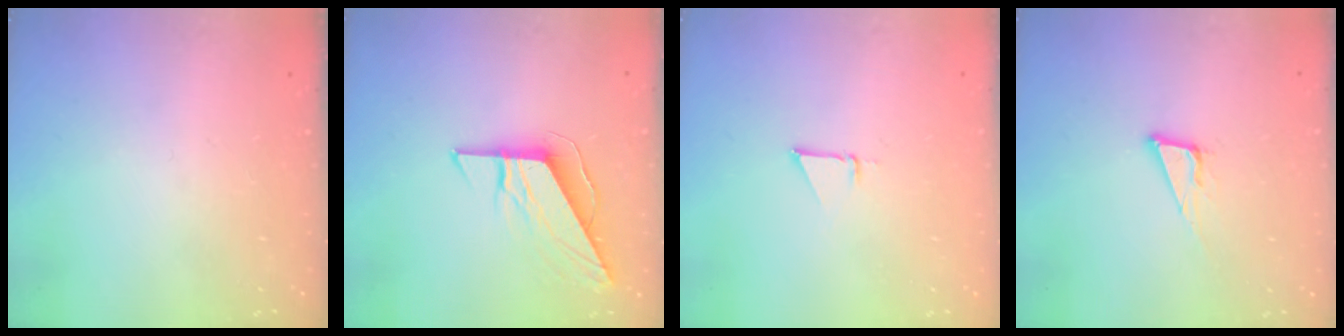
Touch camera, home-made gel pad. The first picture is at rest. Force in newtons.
{"total": 8.3, "press": 8.3, "slide": 0.7}
{"total": 2.5, "press": 2.5, "slide": 0.1}
{"total": 7.2, "press": 6.8, "slide": 2.6}